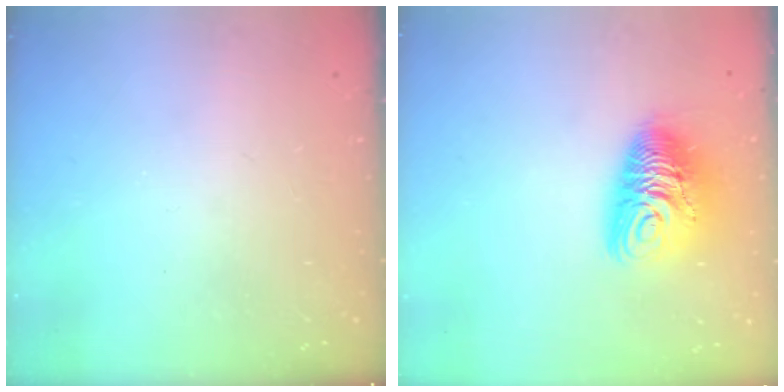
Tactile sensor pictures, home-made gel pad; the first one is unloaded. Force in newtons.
{"total": 11.8, "press": 11.7, "slide": 1.2}